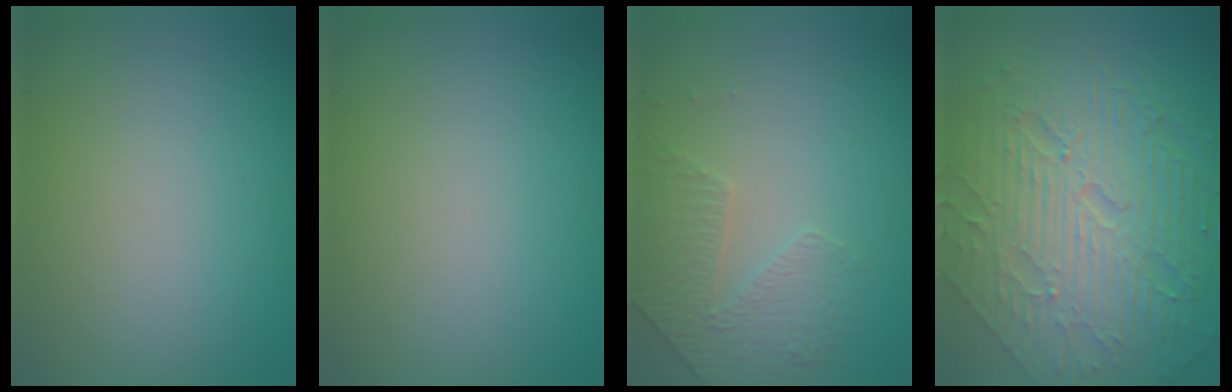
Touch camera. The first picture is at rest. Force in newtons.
{"total": 0.0}
{"total": 1.8, "press": 1.4, "slide": 1.0}
{"total": 10.7, "press": 7.1, "slide": 8.0}